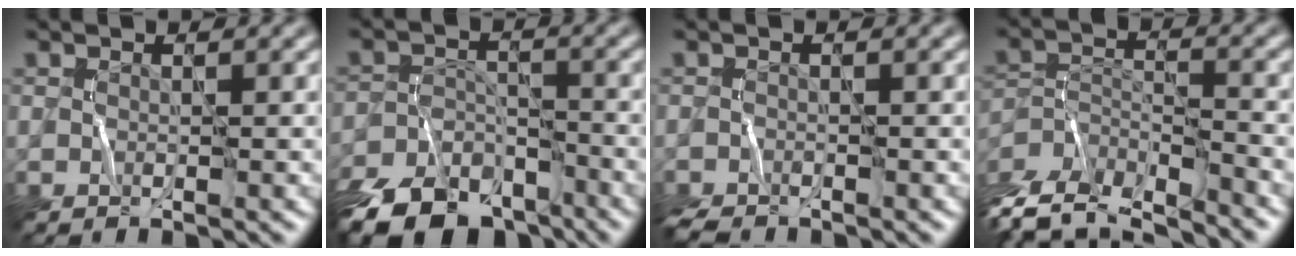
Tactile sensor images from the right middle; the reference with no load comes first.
{"total": 9.0, "force": [-7.2, 4.2, 3.6], "torque": [-0.069, -0.009, -0.128]}
{"total": 1.5, "force": [-1.5, 0.2, 0.3], "torque": [-0.013, -0.001, -0.030]}
{"total": 9.3, "force": [-8.6, 2.6, 2.6], "torque": [-0.054, -0.007, -0.142]}